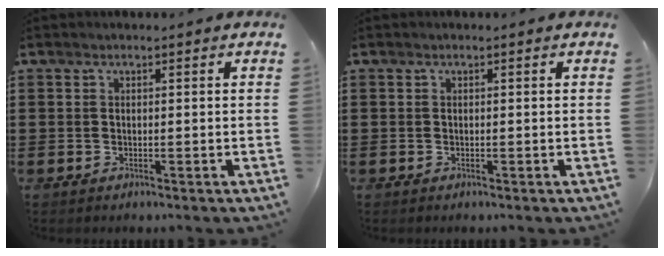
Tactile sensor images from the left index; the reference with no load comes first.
{"total": 0.0}